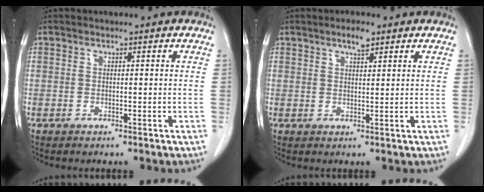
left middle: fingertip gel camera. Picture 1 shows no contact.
{"total": 2.7, "force": [1.9, 0.6, 1.8], "torque": [-0.034, 0.001, 0.031]}